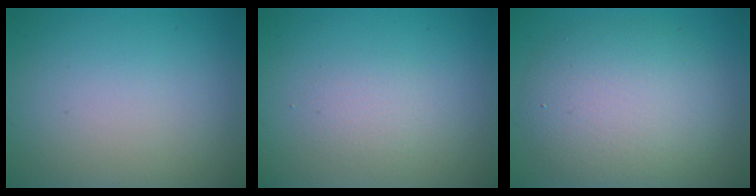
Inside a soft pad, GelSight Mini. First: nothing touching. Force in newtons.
{"total": 1.4, "press": 1.4, "slide": 0.0}
{"total": 6.8, "press": 6.8, "slide": 0.4}